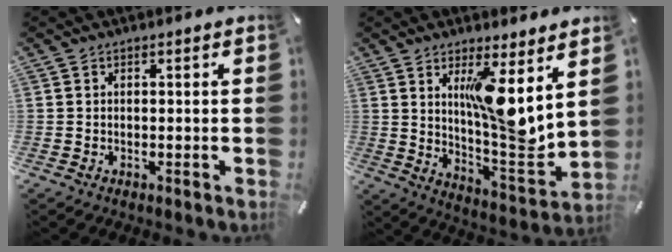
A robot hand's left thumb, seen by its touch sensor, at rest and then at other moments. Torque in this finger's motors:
{"motor_torque": [1.85, 2.72, 1.46, -1.31, 0.52]}